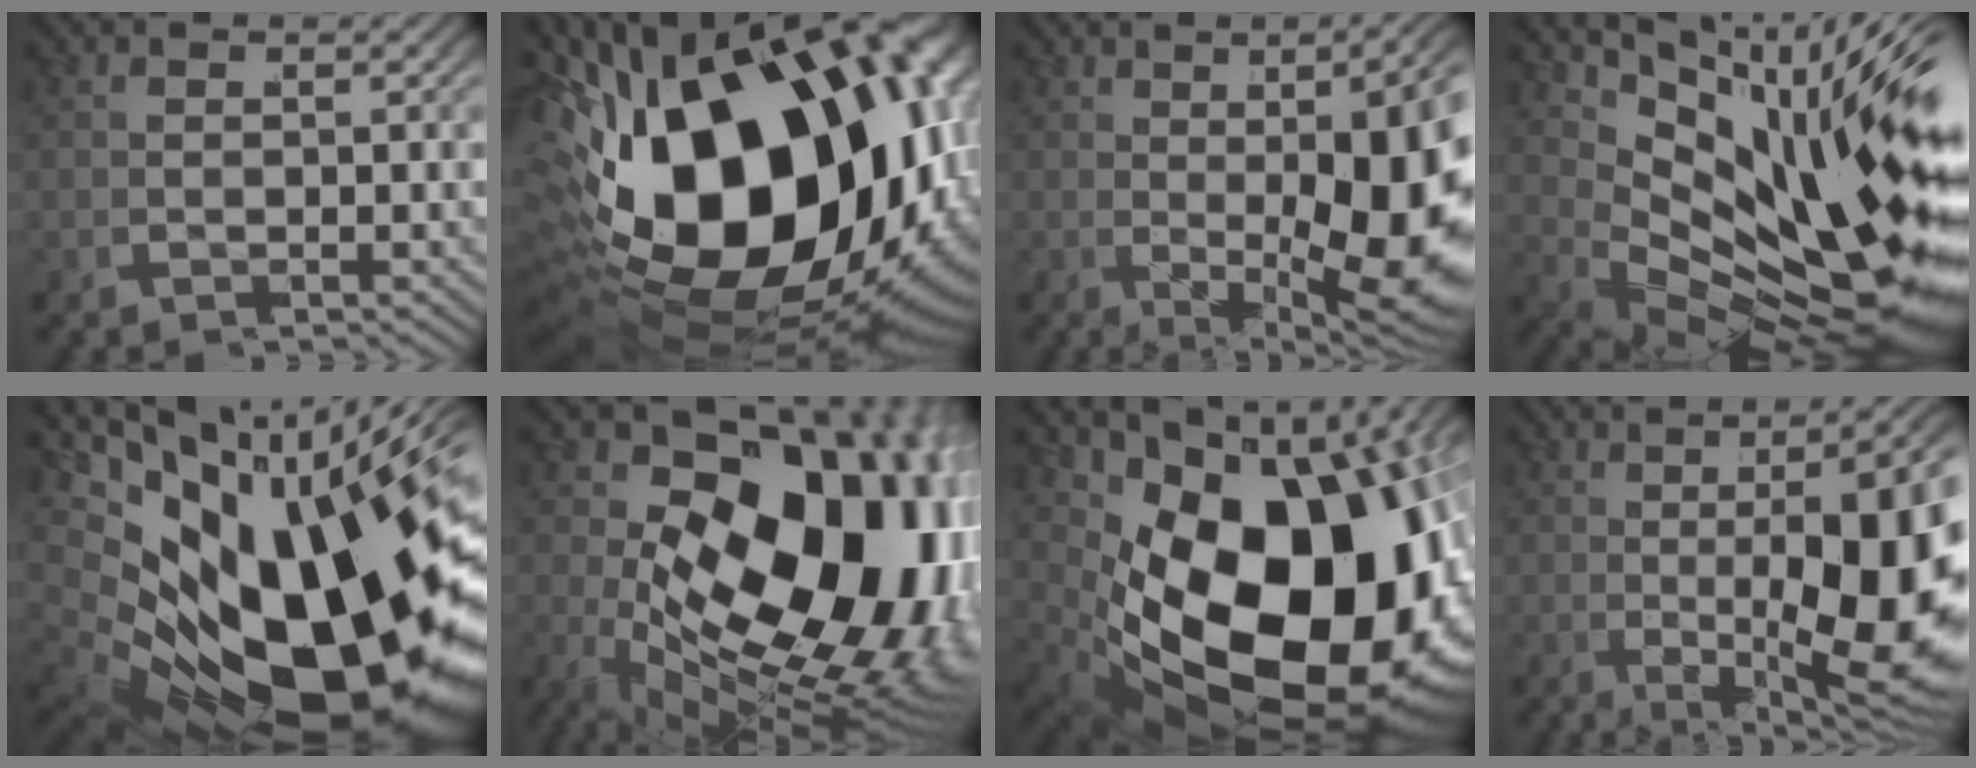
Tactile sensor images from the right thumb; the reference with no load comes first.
{"total": 34.5, "force": [-1.6, 20.8, 27.4], "torque": [-0.454, -0.064, 0.014]}
{"total": 14.7, "force": [0.2, 6.7, 13.0], "torque": [-0.167, -0.018, 0.023]}
{"total": 15.9, "force": [0.0, 7.8, 13.9], "torque": [-0.207, -0.030, 0.028]}
{"total": 24.0, "force": [-1.9, 14.2, 19.3], "torque": [-0.334, -0.065, 0.010]}
{"total": 29.1, "force": [-1.1, 18.1, 22.7], "torque": [-0.360, -0.071, 0.025]}
{"total": 29.3, "force": [-2.5, 18.3, 22.7], "torque": [-0.387, -0.079, 0.014]}
{"total": 16.3, "force": [0.1, 7.2, 14.7], "torque": [-0.193, -0.017, 0.020]}